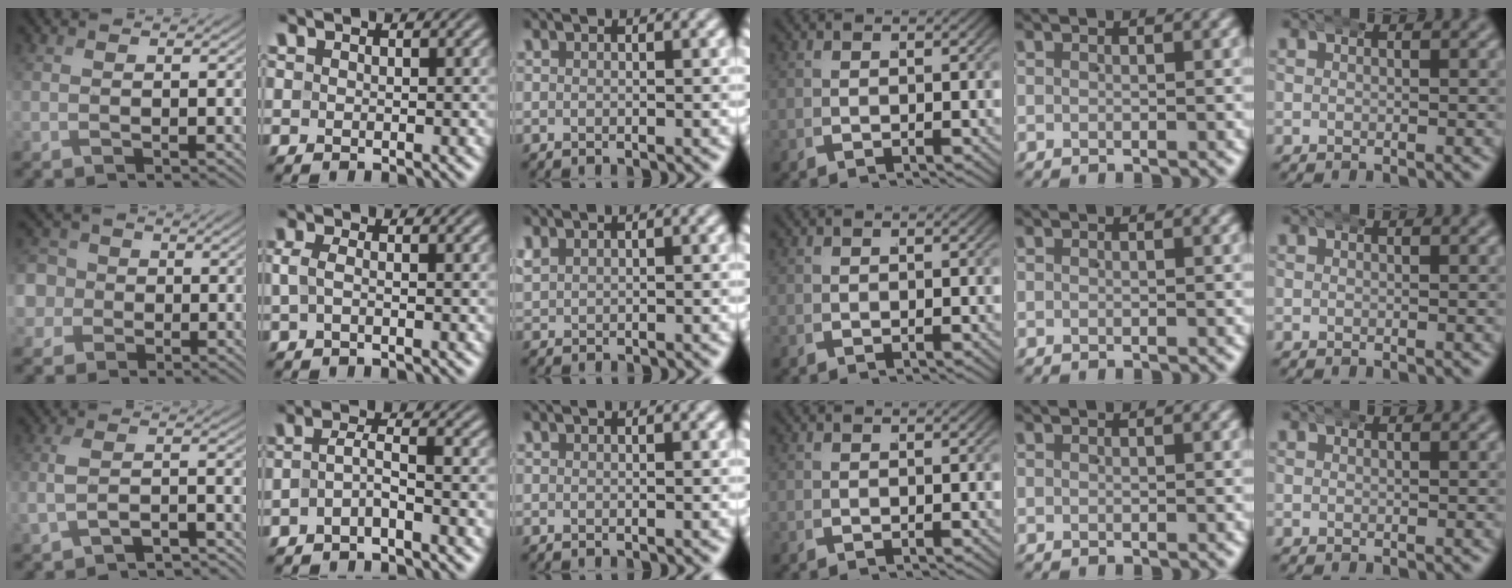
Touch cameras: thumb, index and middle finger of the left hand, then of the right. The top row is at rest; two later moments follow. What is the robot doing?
{"motion": "wrap", "object": "aluminum foil"}